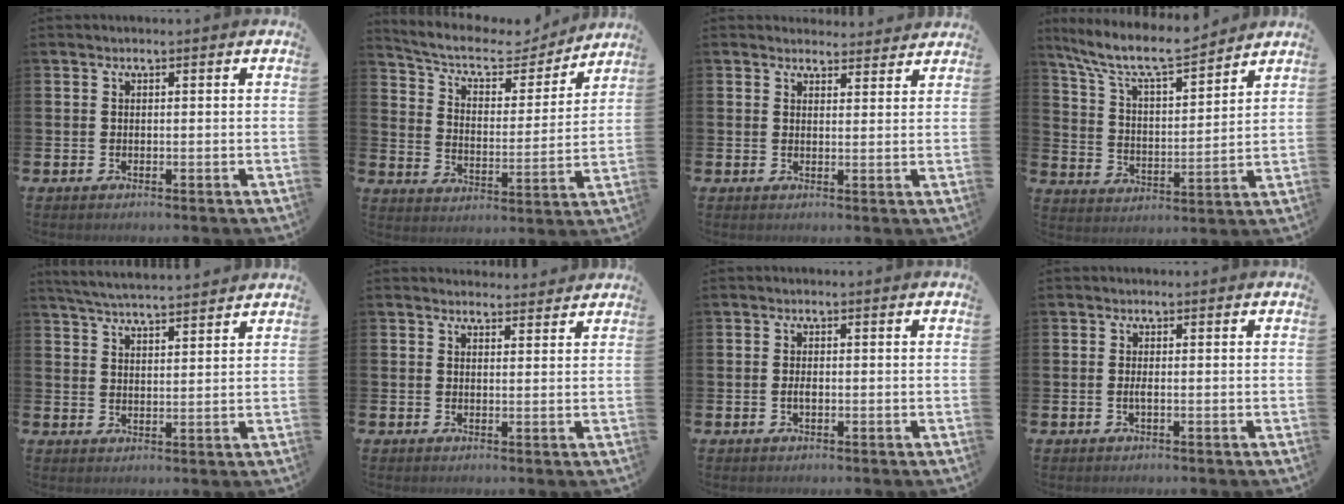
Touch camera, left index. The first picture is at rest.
{"total": 8.2, "force": [7.2, 2.9, 2.7], "torque": [-0.080, -0.051, 0.121]}
{"total": 3.0, "force": [2.9, 0.8, -0.2], "torque": [0.008, -0.017, 0.052]}
{"total": 9.4, "force": [8.5, 1.7, 3.6], "torque": [-0.112, -0.047, 0.151]}
{"total": 4.9, "force": [4.9, 0.0, 0.6], "torque": [-0.031, -0.025, 0.087]}
{"total": 2.4, "force": [2.4, 0.5, -0.1], "torque": [0.005, -0.014, 0.042]}
{"total": 1.2, "force": [-0.2, 0.6, 1.1], "torque": [-0.015, 0.000, -0.007]}
{"total": 0.9, "force": [-0.2, 0.1, 0.9], "torque": [-0.018, 0.000, -0.004]}